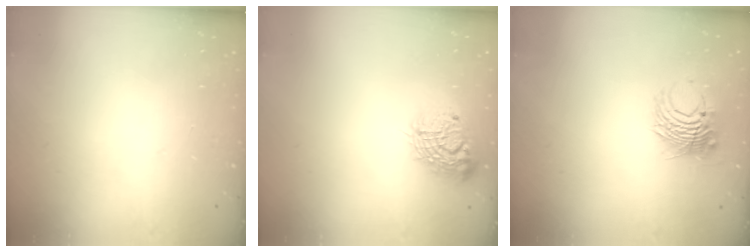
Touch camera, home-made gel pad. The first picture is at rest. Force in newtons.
{"total": 14.6, "press": 14.6, "slide": 1.0}
{"total": 8.0, "press": 8.0, "slide": 0.5}